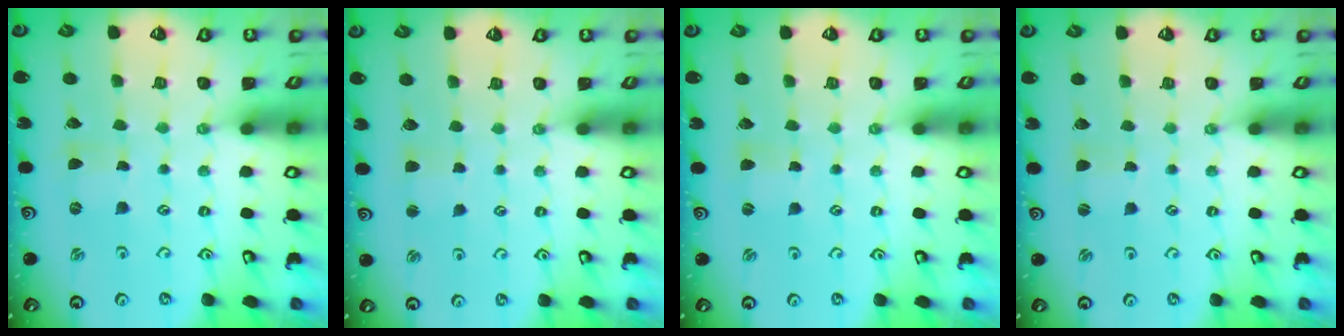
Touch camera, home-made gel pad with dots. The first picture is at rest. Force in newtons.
{"total": 2.2, "press": 2.2, "slide": 0.2}
{"total": 0.0}
{"total": 1.5, "press": 1.4, "slide": 0.3}